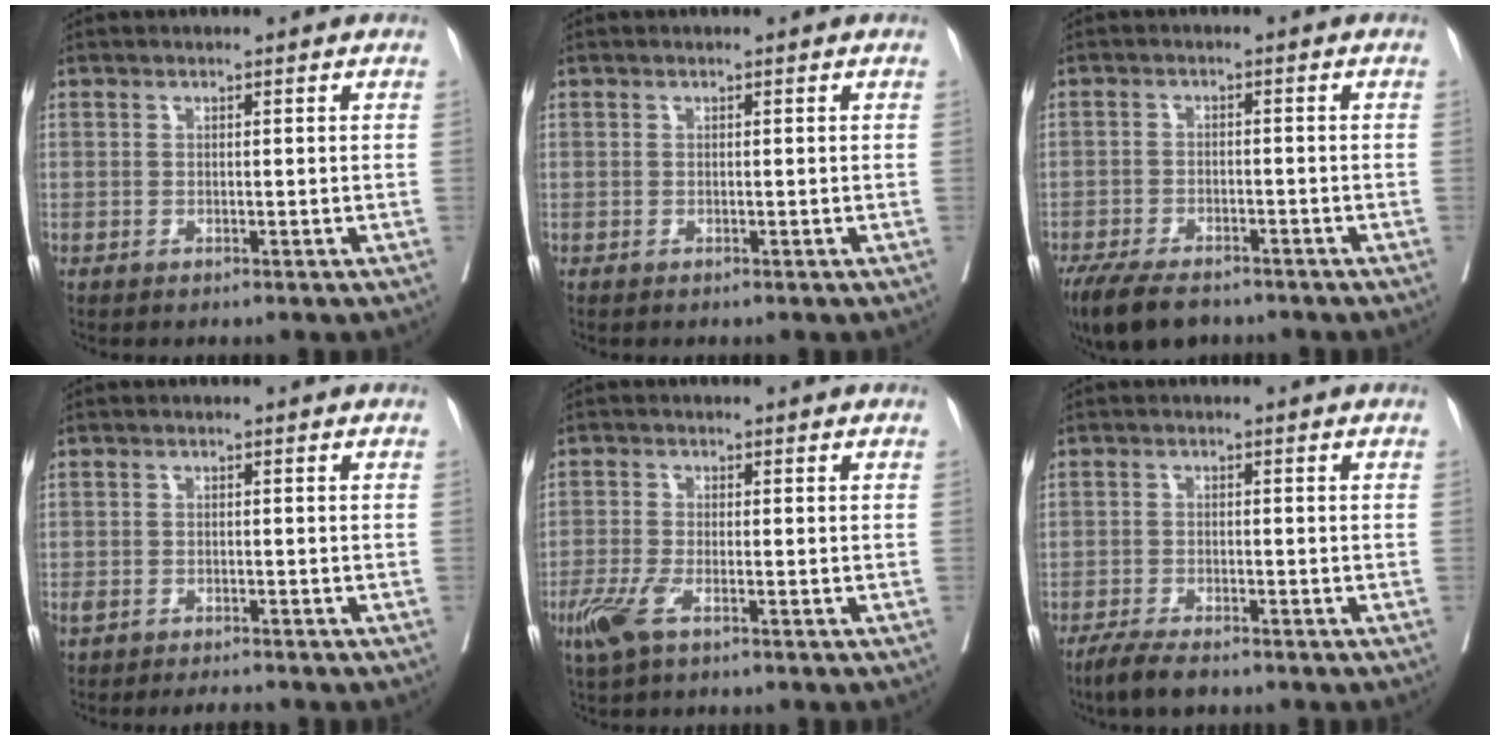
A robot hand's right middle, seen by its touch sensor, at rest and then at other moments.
{"total": 0.0}
{"total": 8.9, "force": [-7.0, 3.4, 4.5], "torque": [-0.075, -0.010, -0.113]}
{"total": 3.2, "force": [-2.7, 1.0, 1.3], "torque": [-0.025, 0.000, -0.041]}
{"total": 4.4, "force": [-2.4, 1.2, 3.4], "torque": [-0.083, -0.009, -0.047]}
{"total": 4.3, "force": [-3.4, 0.8, 2.5], "torque": [-0.046, -0.008, -0.060]}